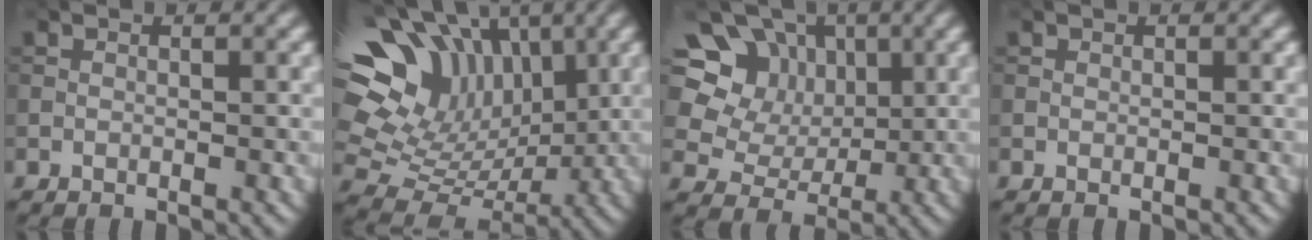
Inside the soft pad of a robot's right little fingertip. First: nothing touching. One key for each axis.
{"total": 13.7, "fx": 4.8, "fy": 10.2, "fz": 7.8, "tx": -0.168, "ty": 0.030, "tz": 0.085}
{"total": 9.0, "fx": 4.0, "fy": 7.3, "fz": 3.3, "tx": -0.066, "ty": 0.016, "tz": 0.061}
{"total": 0.0}